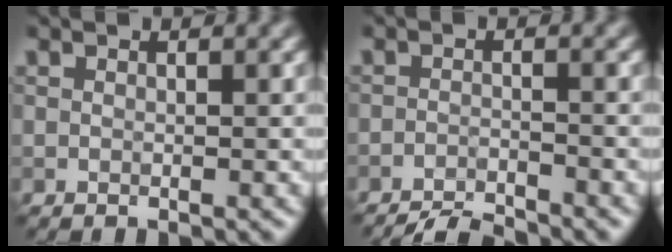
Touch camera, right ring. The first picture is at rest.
{"total": 4.0, "force": [-3.8, 0.5, 1.3], "torque": [-0.021, -0.003, -0.071]}